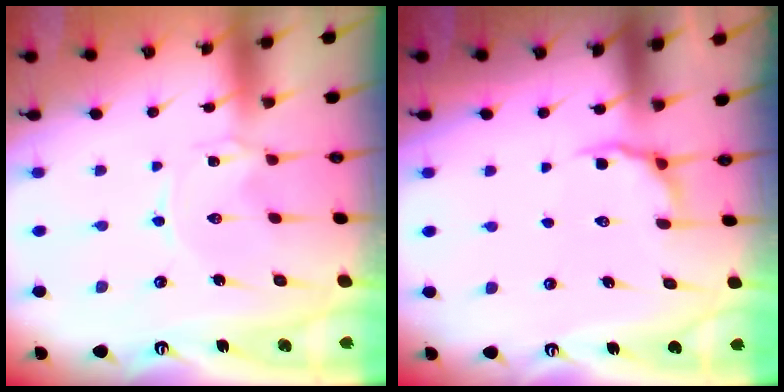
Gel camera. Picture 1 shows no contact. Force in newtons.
{"total": 5.4, "press": 4.8, "slide": 2.4}